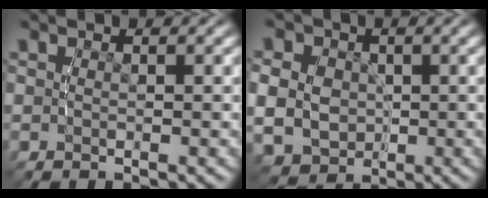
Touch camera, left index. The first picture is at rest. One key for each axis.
{"total": 7.7, "fx": -0.2, "fy": 6.9, "fz": 3.6, "tx": -0.079, "ty": -0.036, "tz": 0.007}